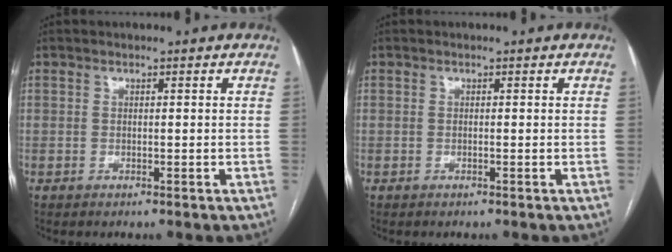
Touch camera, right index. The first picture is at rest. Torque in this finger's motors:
{"motor_torque": [0.14, 0.09, 0.03, 0.01]}